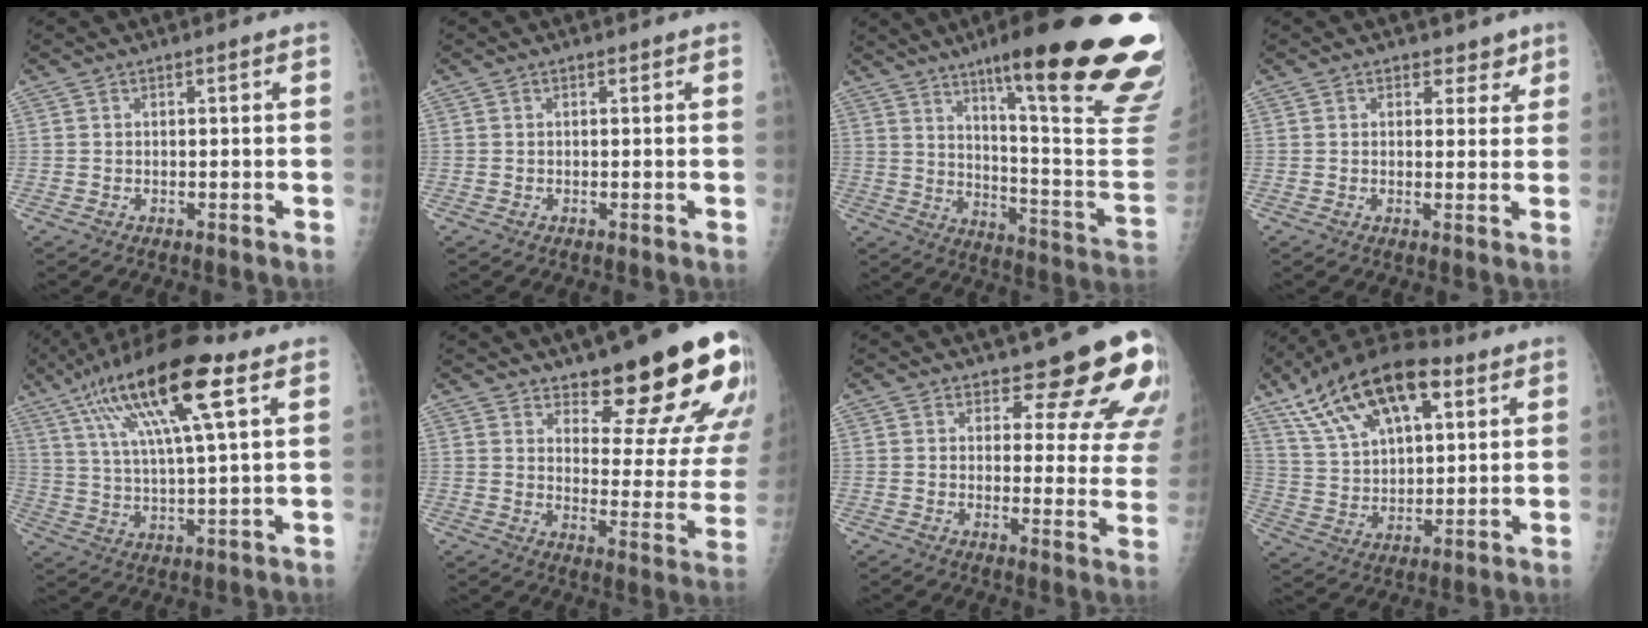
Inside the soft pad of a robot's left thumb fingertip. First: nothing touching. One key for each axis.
{"total": 0.0}
{"total": 30.3, "fx": 17.1, "fy": 4.1, "fz": 24.7, "tx": -0.253, "ty": -0.067, "tz": 0.251}
{"total": 3.4, "fx": 2.2, "fy": 2.4, "fz": 0.9, "tx": 0.018, "ty": -0.011, "tz": 0.028}
{"total": 19.1, "fx": 8.9, "fy": 4.2, "fz": 16.3, "tx": -0.298, "ty": -0.004, "tz": 0.153}
{"total": 19.0, "fx": 13.6, "fy": 5.1, "fz": 12.2, "tx": -0.123, "ty": -0.099, "tz": 0.186}
{"total": 13.2, "fx": 11.1, "fy": 4.3, "fz": 5.8, "tx": -0.023, "ty": -0.087, "tz": 0.114}
{"total": 21.1, "fx": 10.8, "fy": 10.2, "fz": 15.0, "tx": -0.247, "ty": -0.008, "tz": 0.194}